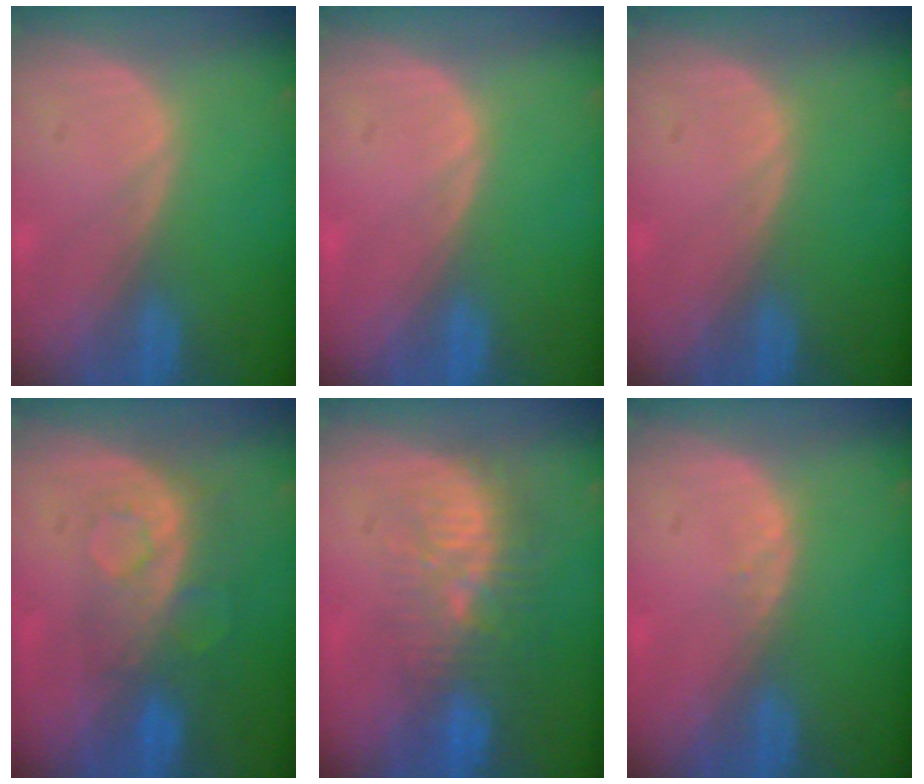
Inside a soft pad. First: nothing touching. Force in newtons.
{"total": 0.0}
{"total": 0.0}
{"total": 8.5, "press": 7.2, "slide": 4.6}
{"total": 9.3, "press": 8.6, "slide": 3.5}
{"total": 0.7, "press": 0.6, "slide": 0.2}